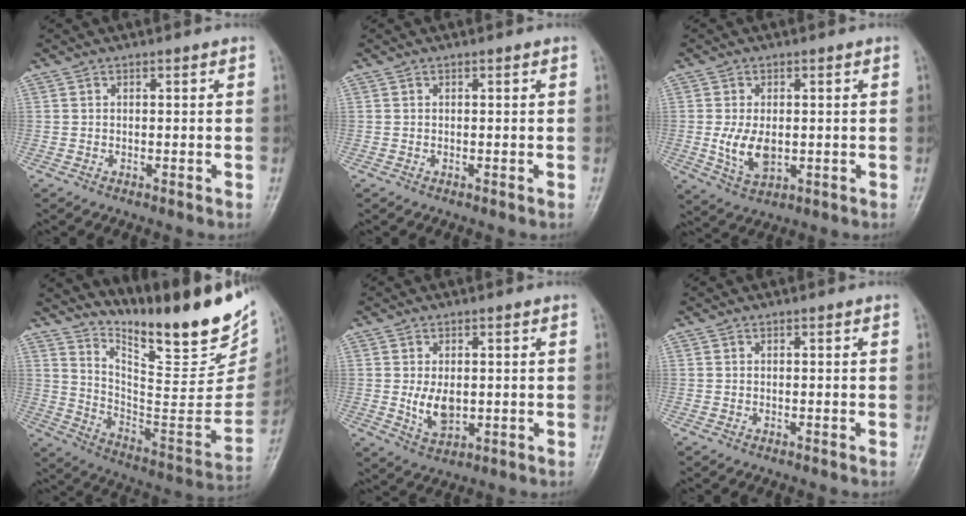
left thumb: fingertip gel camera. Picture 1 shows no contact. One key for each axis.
{"total": 0.0}
{"total": 6.7, "fx": -0.4, "fy": 4.0, "fz": 5.4, "tx": -0.098, "ty": -0.013, "tz": 0.003}
{"total": 26.0, "fx": 19.4, "fy": 6.8, "fz": 15.9, "tx": -0.201, "ty": -0.124, "tz": 0.298}
{"total": 5.6, "fx": 0.1, "fy": 3.5, "fz": 4.3, "tx": -0.067, "ty": -0.012, "tz": 0.014}
{"total": 0.0}